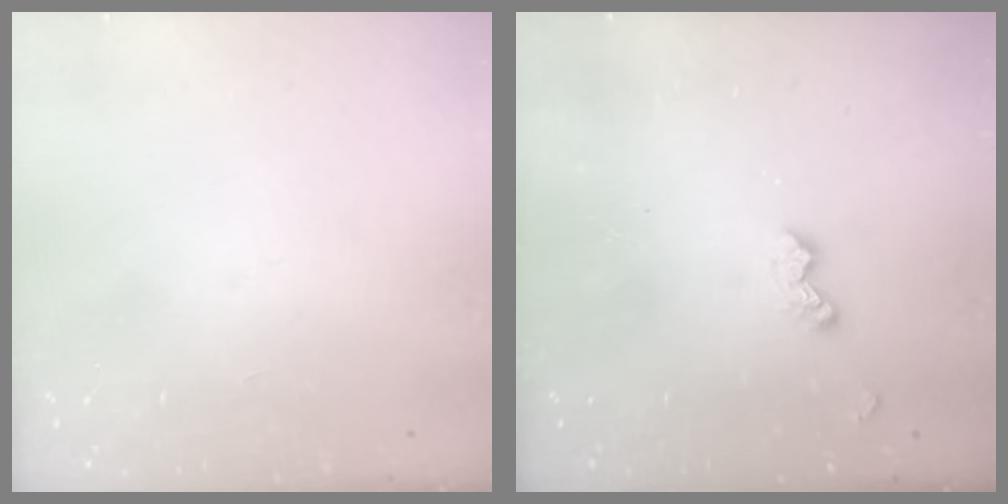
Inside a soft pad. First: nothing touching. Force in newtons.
{"total": 4.6, "press": 4.5, "slide": 0.8}